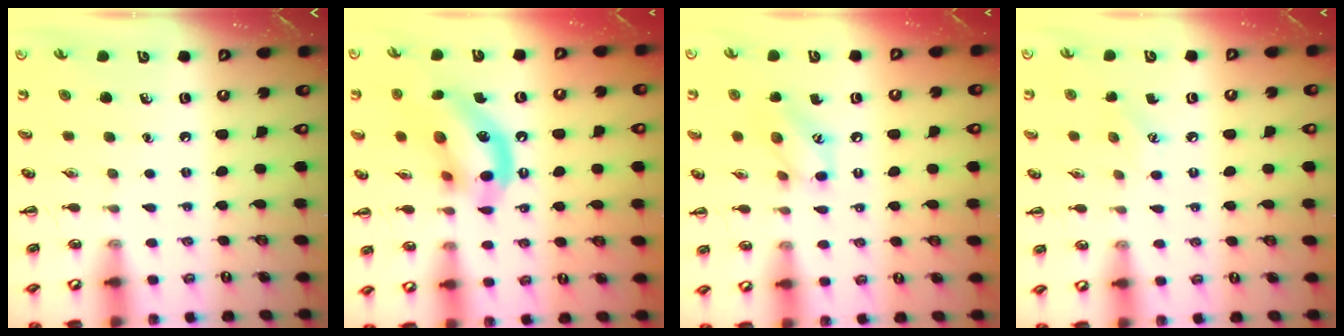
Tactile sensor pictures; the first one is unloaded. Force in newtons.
{"total": 14.7, "press": 14.5, "slide": 2.1}
{"total": 9.7, "press": 9.7, "slide": 1.0}
{"total": 6.0, "press": 5.8, "slide": 1.6}